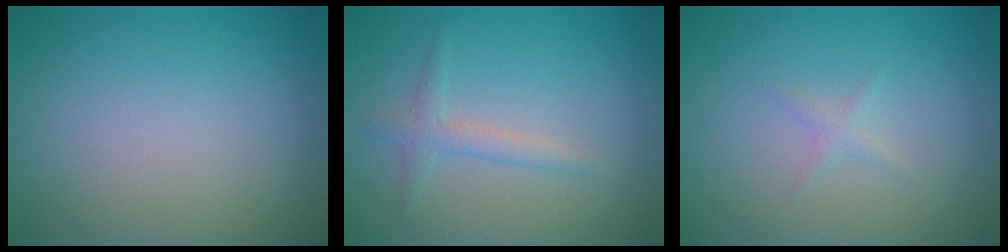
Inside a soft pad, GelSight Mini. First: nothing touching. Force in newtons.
{"total": 1.7, "press": 1.7, "slide": 0.1}
{"total": 0.7, "press": 0.7, "slide": 0.0}